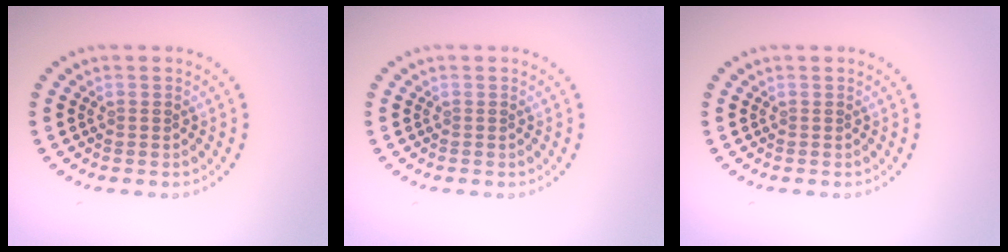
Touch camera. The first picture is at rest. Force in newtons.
{"total": 0.0}
{"total": 0.0}